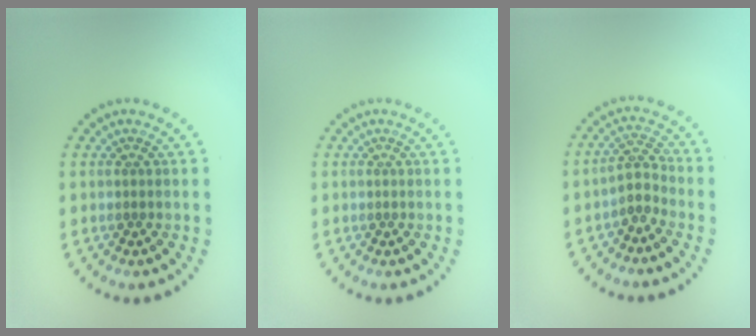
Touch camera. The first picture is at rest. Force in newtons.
{"total": 0.0}
{"total": 2.3, "press": 1.8, "slide": 1.5}